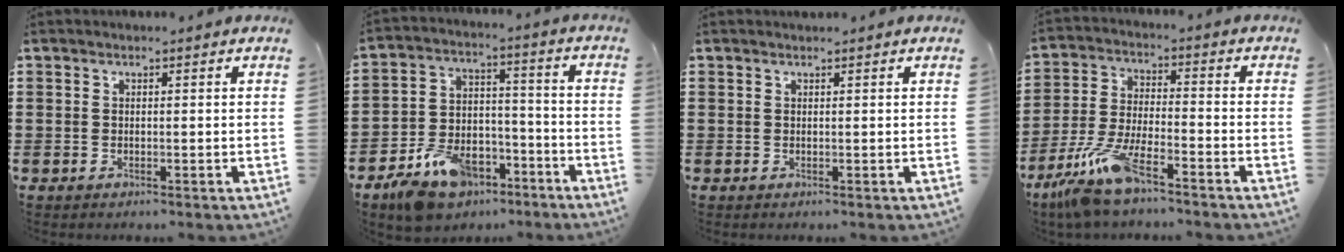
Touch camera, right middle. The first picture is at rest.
{"total": 9.0, "force": [-7.1, 4.5, 3.3], "torque": [-0.073, 0.033, -0.135]}
{"total": 0.0}
{"total": 9.7, "force": [-7.6, 1.4, 5.7], "torque": [-0.137, -0.004, -0.154]}